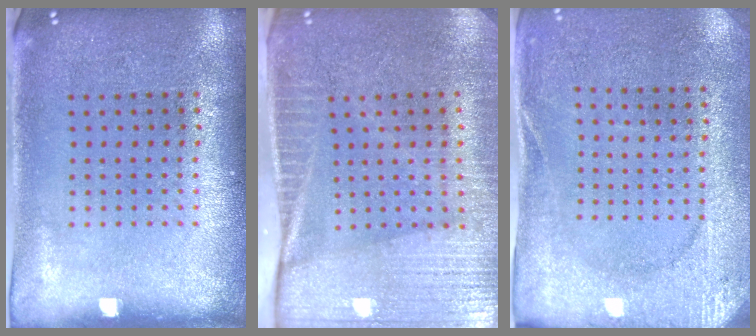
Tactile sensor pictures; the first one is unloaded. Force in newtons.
{"total": 4.0, "press": 3.5, "slide": 2.0}
{"total": 2.6, "press": 2.5, "slide": 0.6}